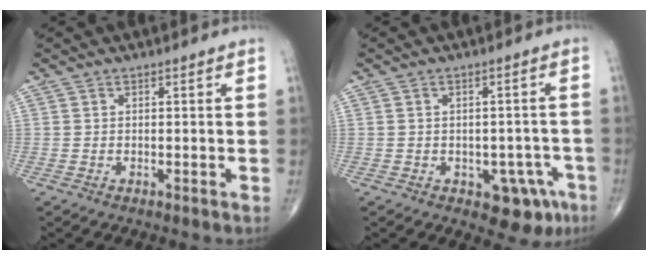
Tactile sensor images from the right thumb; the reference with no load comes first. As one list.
[{"total": 7.4, "force": [-3.5, 4.4, 4.8], "torque": [-0.029, 0.019, -0.036]}]